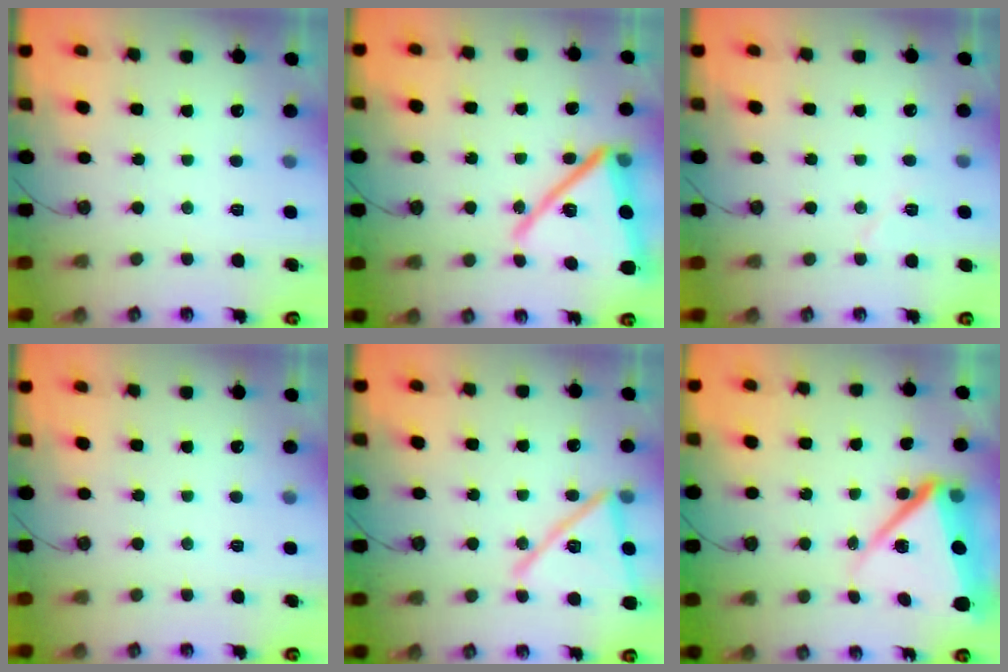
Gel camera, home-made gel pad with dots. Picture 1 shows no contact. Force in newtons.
{"total": 19.7, "press": 19.5, "slide": 3.0}
{"total": 5.2, "press": 4.9, "slide": 1.7}
{"total": 0.0}
{"total": 17.2, "press": 16.3, "slide": 5.7}
{"total": 11.7, "press": 11.6, "slide": 1.0}